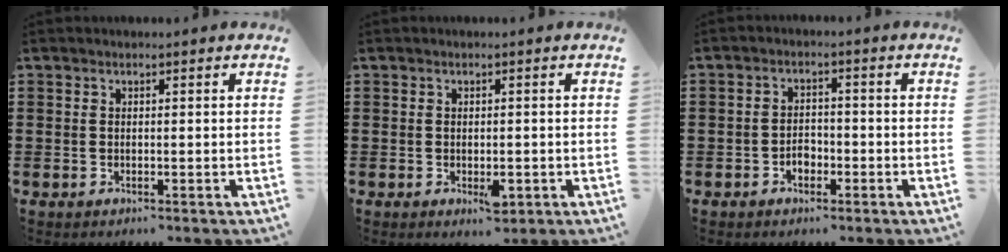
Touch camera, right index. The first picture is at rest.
{"total": 2.1, "force": [-0.7, 1.1, 1.7], "torque": [-0.030, 0.001, -0.012]}
{"total": 2.4, "force": [-1.3, 1.6, 1.3], "torque": [-0.027, 0.004, -0.026]}